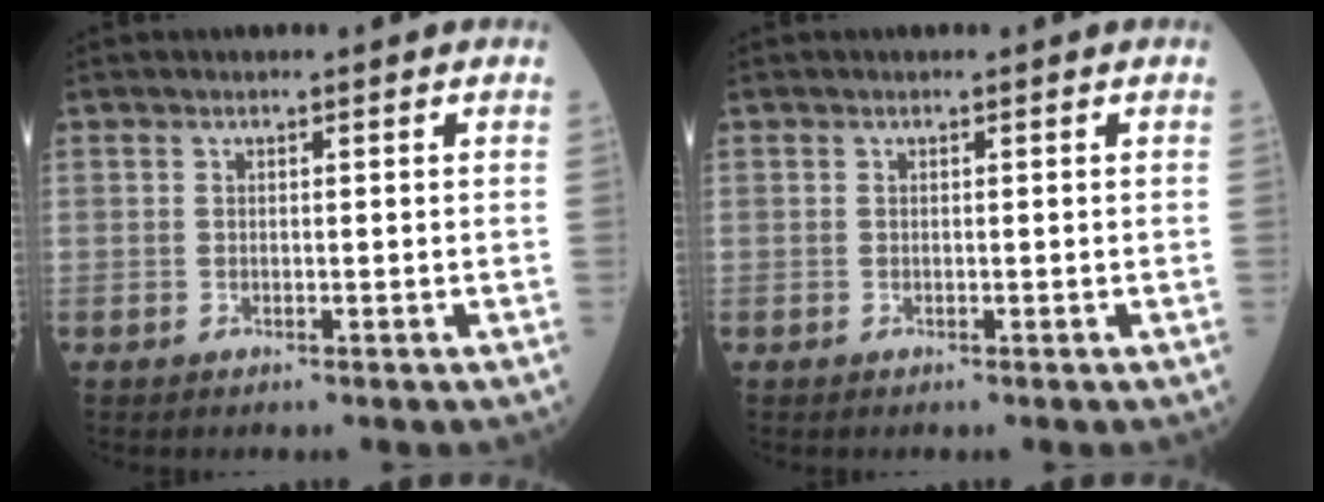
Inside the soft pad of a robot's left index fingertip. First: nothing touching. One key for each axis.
{"total": 0.0}